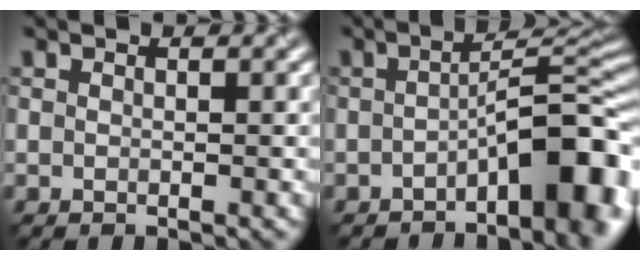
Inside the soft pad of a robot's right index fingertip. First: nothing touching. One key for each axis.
{"total": 8.6, "fx": -3.3, "fy": 2.3, "fz": 7.6, "tx": -0.097, "ty": 0.019, "tz": -0.057}